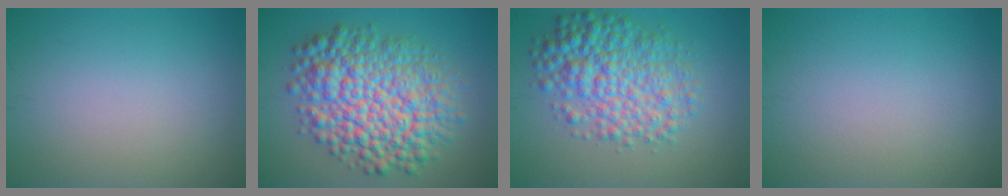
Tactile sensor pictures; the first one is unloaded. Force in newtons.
{"total": 11.2, "press": 11.2, "slide": 0.3}
{"total": 7.0, "press": 7.0, "slide": 0.1}
{"total": 0.0}